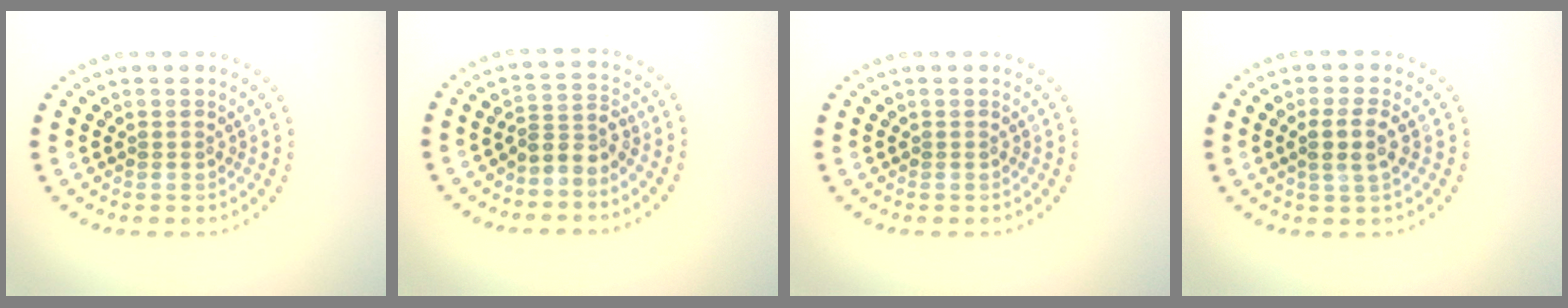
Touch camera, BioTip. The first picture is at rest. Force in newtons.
{"total": 2.5, "press": 1.8, "slide": 1.7}
{"total": 0.0}
{"total": 2.3, "press": 2.1, "slide": 1.1}